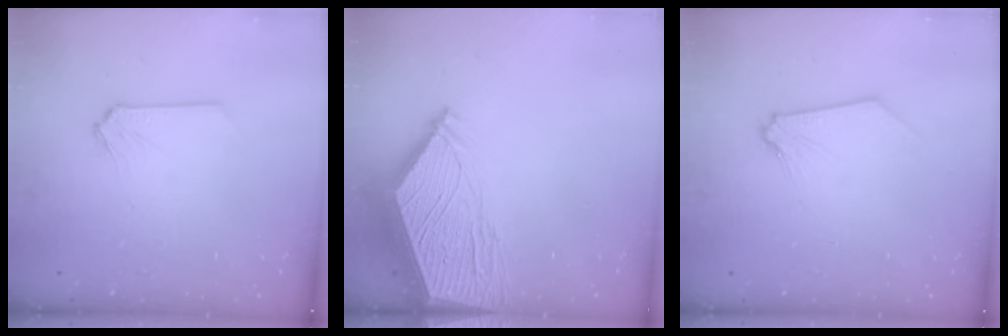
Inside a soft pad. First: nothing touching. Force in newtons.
{"total": 12.3, "press": 12.2, "slide": 1.5}
{"total": 0.0}